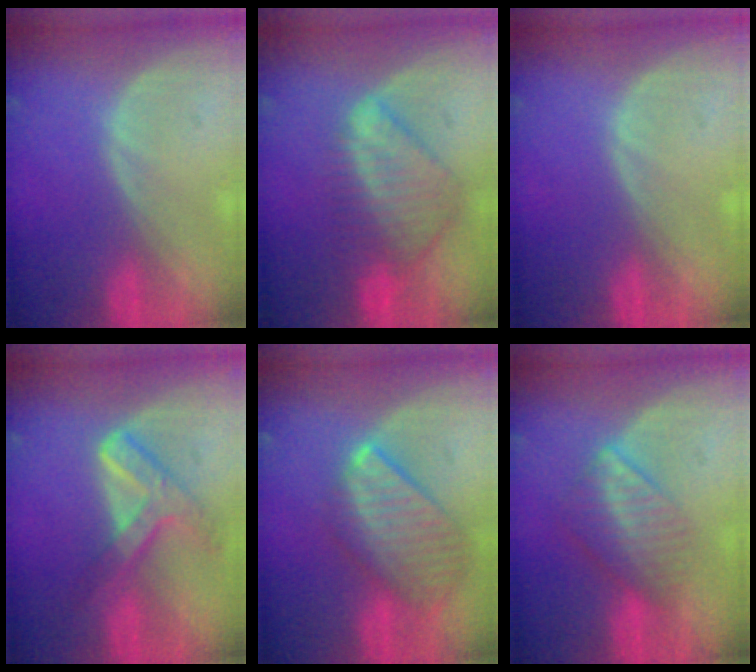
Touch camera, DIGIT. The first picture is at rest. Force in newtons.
{"total": 8.7, "press": 7.6, "slide": 4.3}
{"total": 0.0}
{"total": 7.3, "press": 6.2, "slide": 3.8}
{"total": 9.8, "press": 8.5, "slide": 4.8}
{"total": 6.7, "press": 5.9, "slide": 3.1}